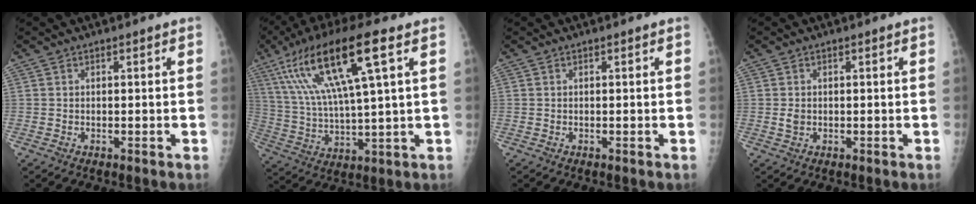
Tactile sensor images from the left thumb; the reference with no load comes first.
{"total": 18.5, "force": [7.9, 3.3, 16.4], "torque": [-0.323, -0.006, 0.141]}
{"total": 0.0}
{"total": 1.6, "force": [-0.1, 1.3, 1.0], "torque": [-0.016, 0.000, 0.000]}